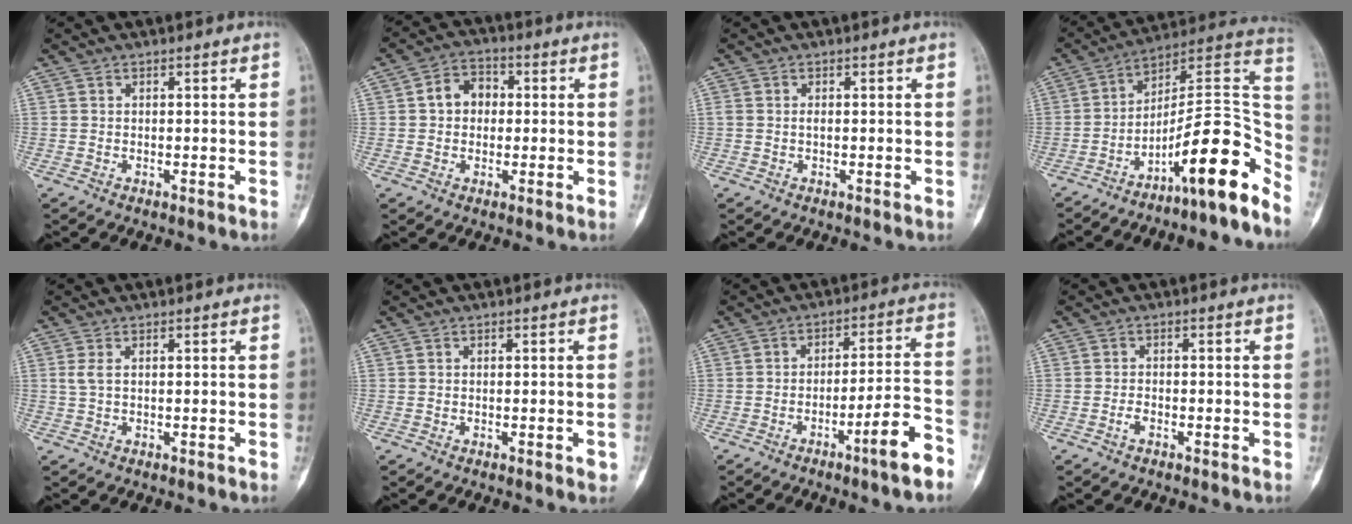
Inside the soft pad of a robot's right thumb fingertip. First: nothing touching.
{"total": 6.2, "force": [0.5, 5.0, 3.7], "torque": [-0.041, 0.017, 0.000]}
{"total": 0.7, "force": [0.0, 0.3, 0.6], "torque": [-0.014, -0.001, -0.002]}
{"total": 17.8, "force": [-11.2, 3.1, 13.5], "torque": [-0.167, 0.125, -0.174]}
{"total": 1.6, "force": [0.4, 0.5, 1.5], "torque": [-0.045, 0.008, 0.015]}
{"total": 1.0, "force": [-0.4, 0.4, 0.9], "torque": [-0.007, -0.001, -0.004]}
{"total": 9.8, "force": [-5.8, 0.6, 7.8], "torque": [-0.118, 0.041, -0.089]}
{"total": 1.4, "force": [-0.9, 0.7, 0.9], "torque": [-0.019, 0.005, -0.019]}